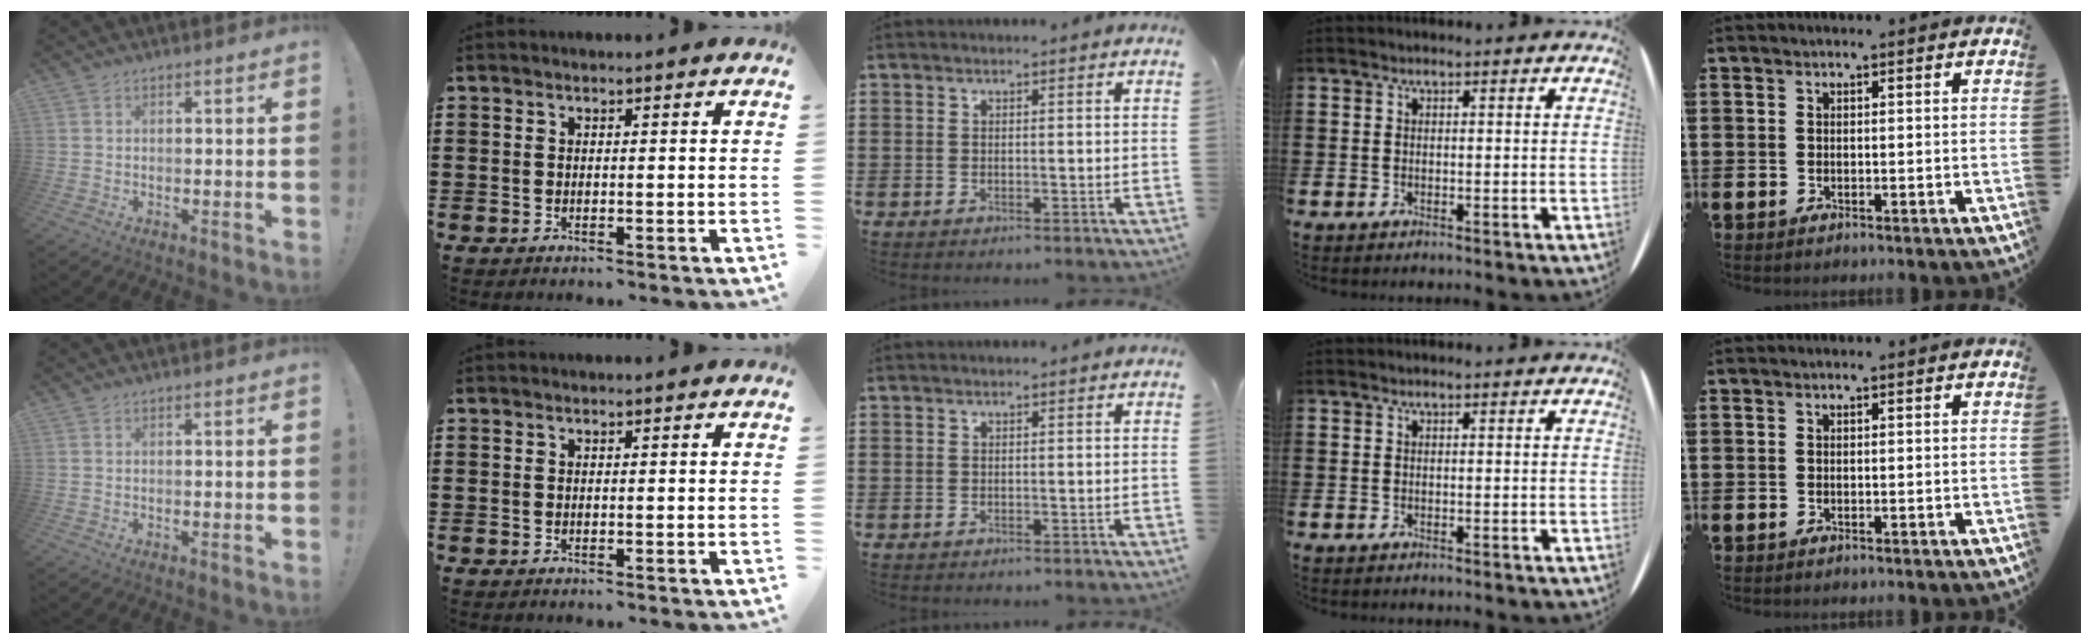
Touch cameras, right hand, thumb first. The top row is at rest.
{}